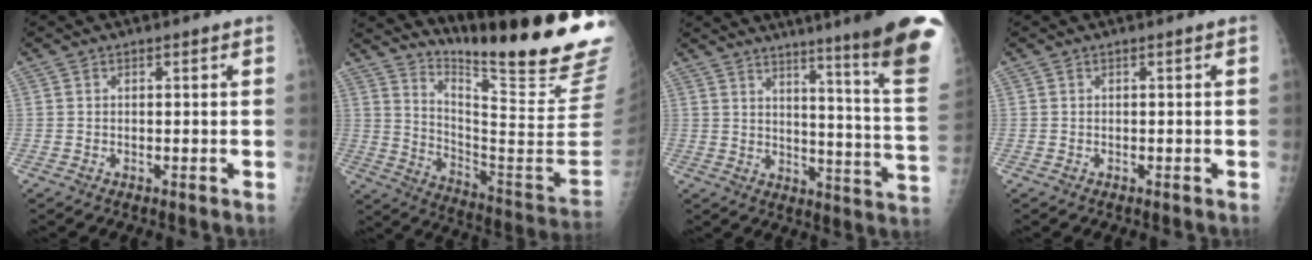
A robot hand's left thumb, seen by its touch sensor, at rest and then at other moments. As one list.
[{"total": 27.3, "force": [20.6, 2.3, 17.8], "torque": [-0.251, -0.161, 0.299]}, {"total": 22.5, "force": [15.9, -0.1, 16.0], "torque": [-0.195, -0.119, 0.203]}, {"total": 0.0}]